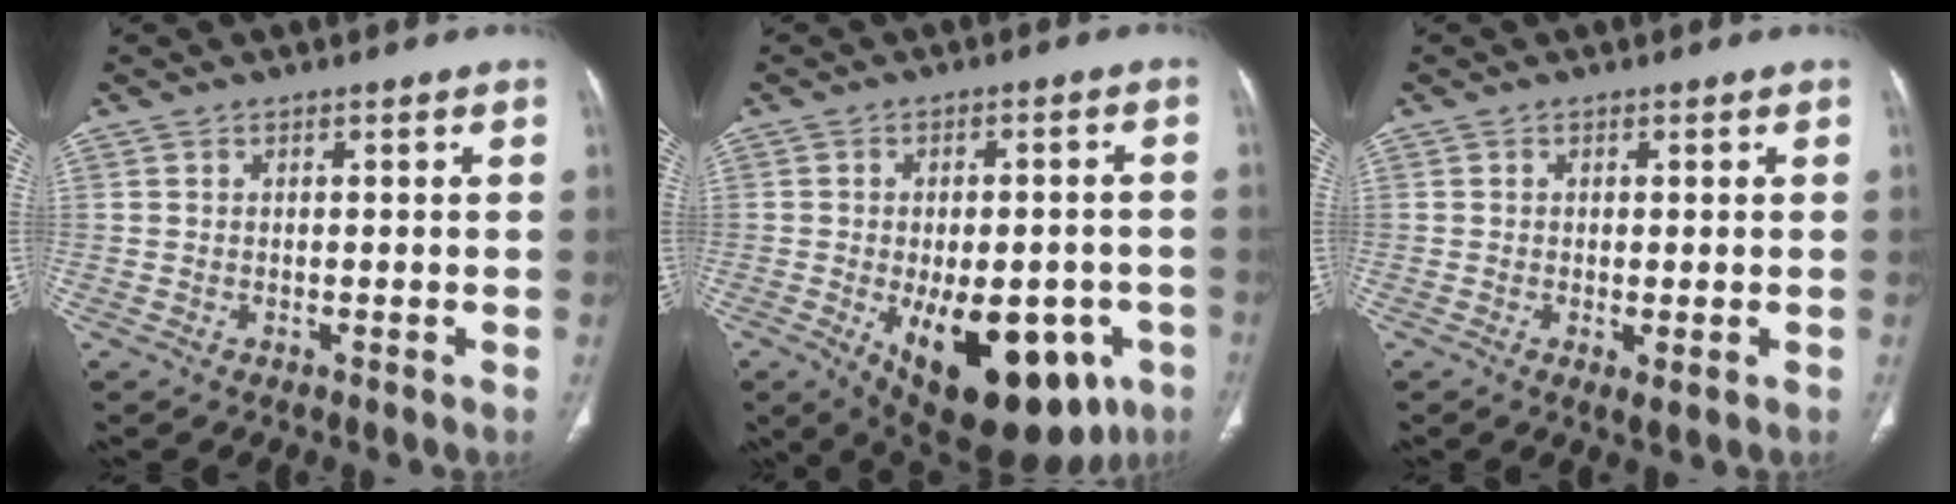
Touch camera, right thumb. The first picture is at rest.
{"total": 22.6, "force": [-8.2, 11.4, 17.7], "torque": [-0.206, 0.003, -0.090]}
{"total": 1.6, "force": [-0.4, 0.4, 1.5], "torque": [-0.036, -0.010, -0.006]}